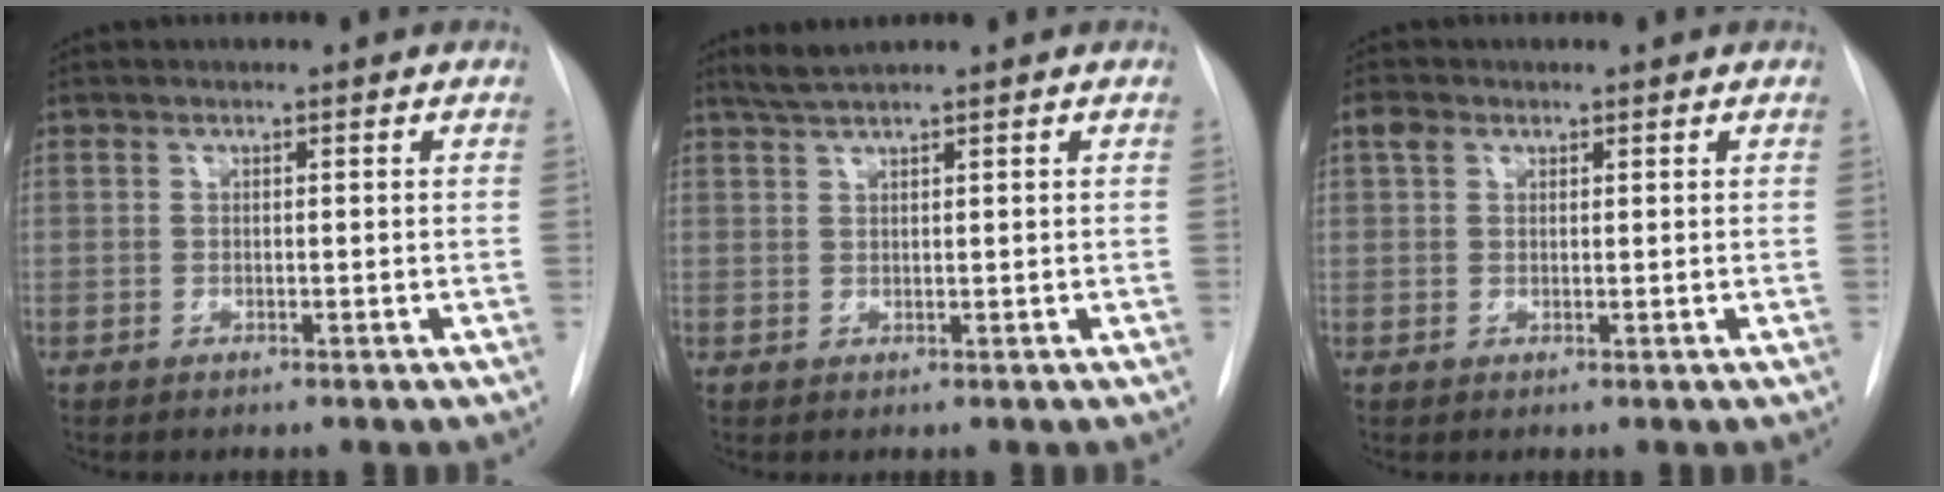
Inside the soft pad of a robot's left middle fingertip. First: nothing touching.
{"total": 2.4, "force": [2.1, -0.5, 1.0], "torque": [-0.025, 0.007, 0.045]}
{"total": 2.0, "force": [1.1, 1.4, 0.8], "torque": [-0.017, 0.012, 0.017]}